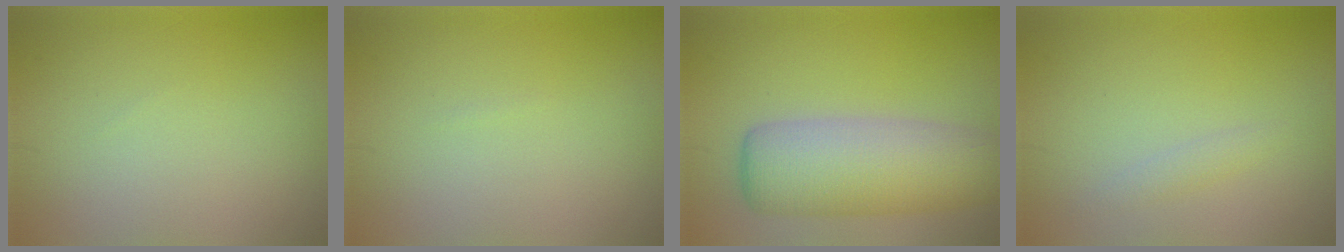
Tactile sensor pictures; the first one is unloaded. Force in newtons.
{"total": 0.0}
{"total": 8.1, "press": 8.1, "slide": 0.4}
{"total": 0.9, "press": 0.9, "slide": 0.1}